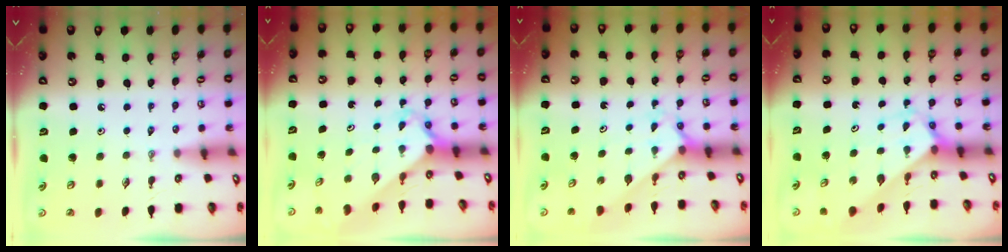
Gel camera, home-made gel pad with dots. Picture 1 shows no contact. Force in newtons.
{"total": 2.3, "press": 2.3, "slide": 0.1}
{"total": 2.3, "press": 2.3, "slide": 0.2}
{"total": 2.9, "press": 2.9, "slide": 0.2}